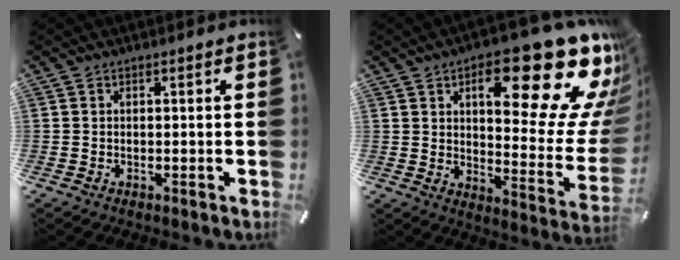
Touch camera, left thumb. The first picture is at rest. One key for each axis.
{"total": 27.4, "fx": 14.4, "fy": 10.2, "fz": 21.0, "tx": -0.273, "ty": -0.105, "tz": 0.231}